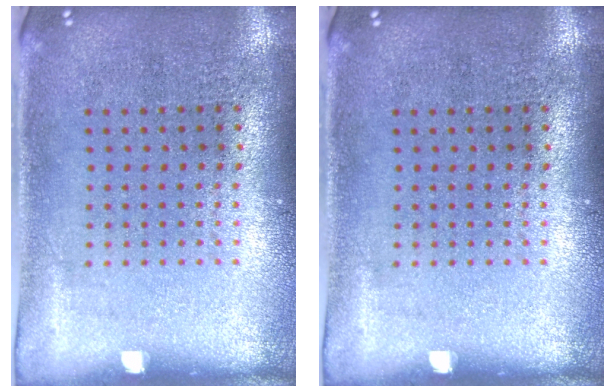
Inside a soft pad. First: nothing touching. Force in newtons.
{"total": 0.0}